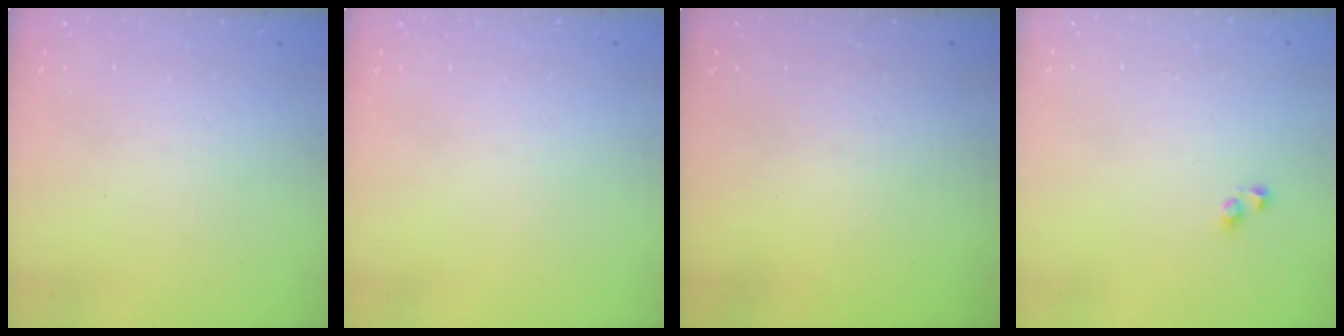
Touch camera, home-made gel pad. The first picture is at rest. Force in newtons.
{"total": 0.0}
{"total": 0.0}
{"total": 2.9, "press": 2.7, "slide": 1.1}